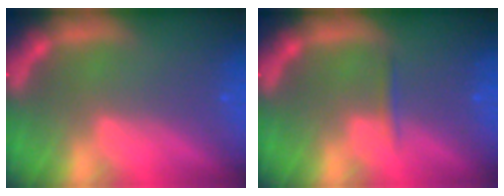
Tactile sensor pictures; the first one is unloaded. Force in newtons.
{"total": 0.9}